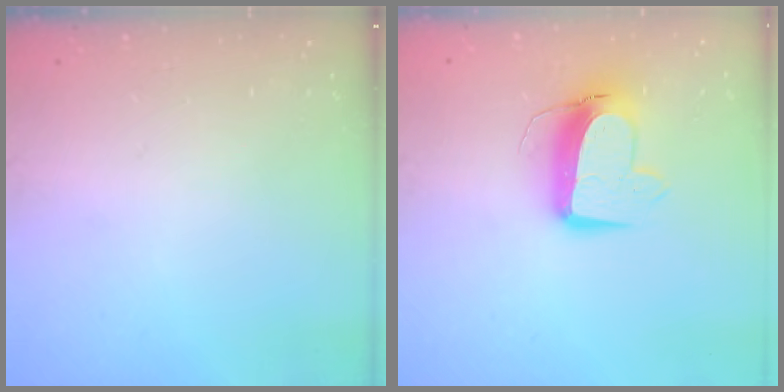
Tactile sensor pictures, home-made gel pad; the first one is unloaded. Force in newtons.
{"total": 12.1, "press": 12.0, "slide": 1.4}